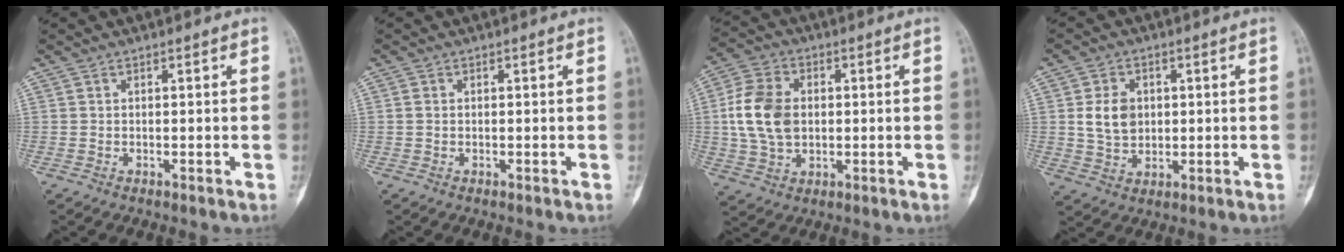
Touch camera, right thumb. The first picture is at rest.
{"total": 0.7, "force": [0.0, 0.6, 0.4], "torque": [-0.010, 0.001, 0.001]}
{"total": 11.8, "force": [0.6, 8.3, 8.4], "torque": [-0.156, 0.008, 0.012]}
{"total": 7.1, "force": [1.1, 5.4, 4.4], "torque": [-0.061, -0.006, 0.025]}